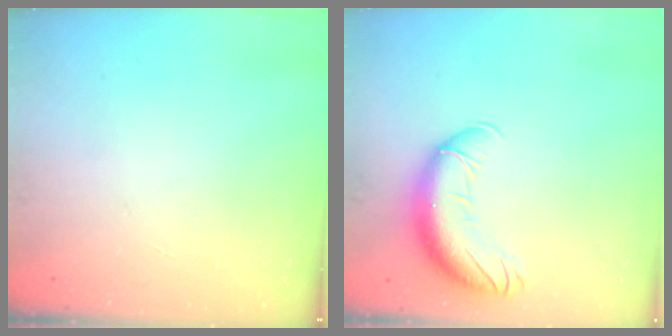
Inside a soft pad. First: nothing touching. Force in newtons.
{"total": 13.6, "press": 13.1, "slide": 3.6}